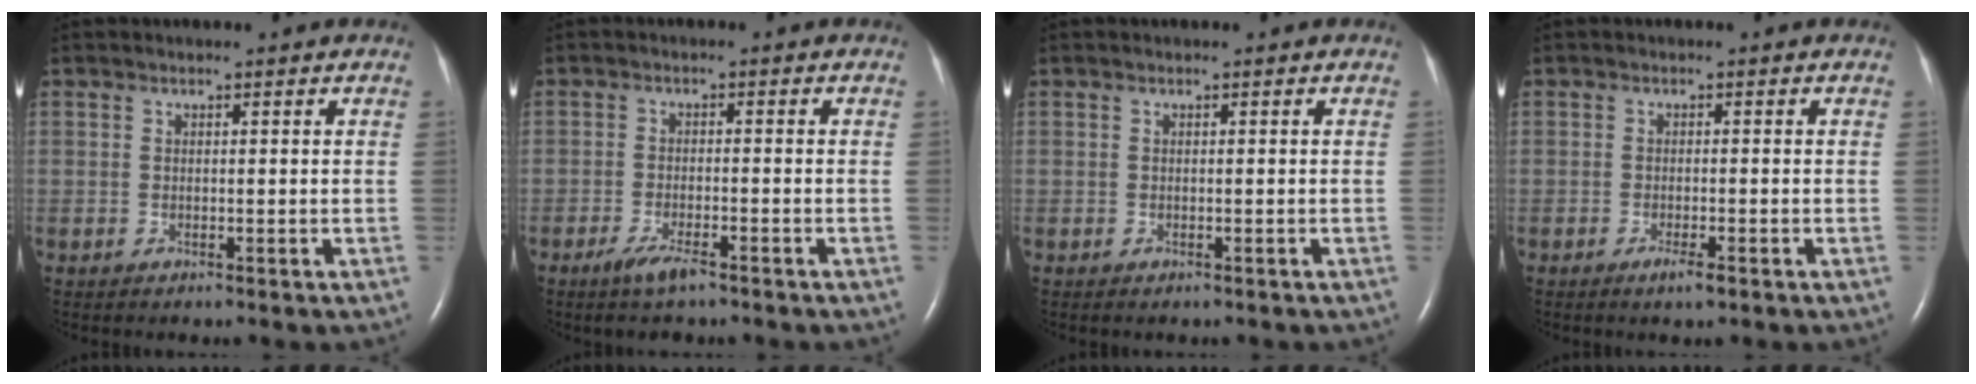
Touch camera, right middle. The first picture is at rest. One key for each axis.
{"total": 4.0, "fx": -2.8, "fy": 0.7, "fz": 2.6, "tx": -0.062, "ty": -0.006, "tz": -0.050}
{"total": 0.6, "fx": -0.5, "fy": 0.3, "fz": 0.2, "tx": -0.008, "ty": 0.000, "tz": -0.005}
{"total": 1.8, "fx": -1.1, "fy": 0.1, "fz": 1.4, "tx": -0.026, "ty": -0.003, "tz": -0.020}